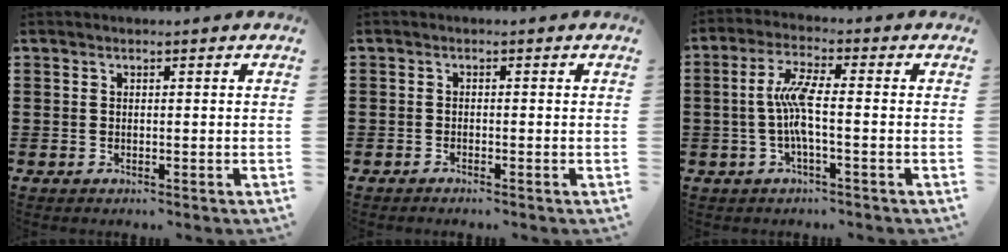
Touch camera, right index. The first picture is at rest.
{"total": 0.9, "force": [-0.9, 0.0, 0.1], "torque": [-0.005, 0.000, -0.018]}
{"total": 6.4, "force": [-0.8, 1.1, 6.3], "torque": [-0.143, -0.008, -0.027]}